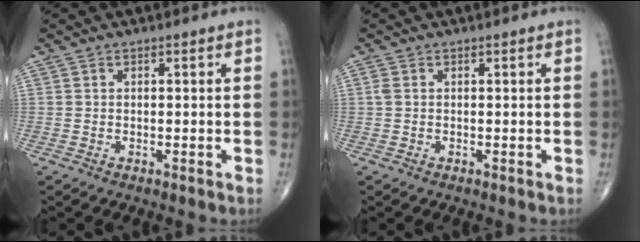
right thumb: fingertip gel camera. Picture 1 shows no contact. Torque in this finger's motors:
{"motor_torque": [0.47, 0.31, 0.21, 0.03, -0.03]}